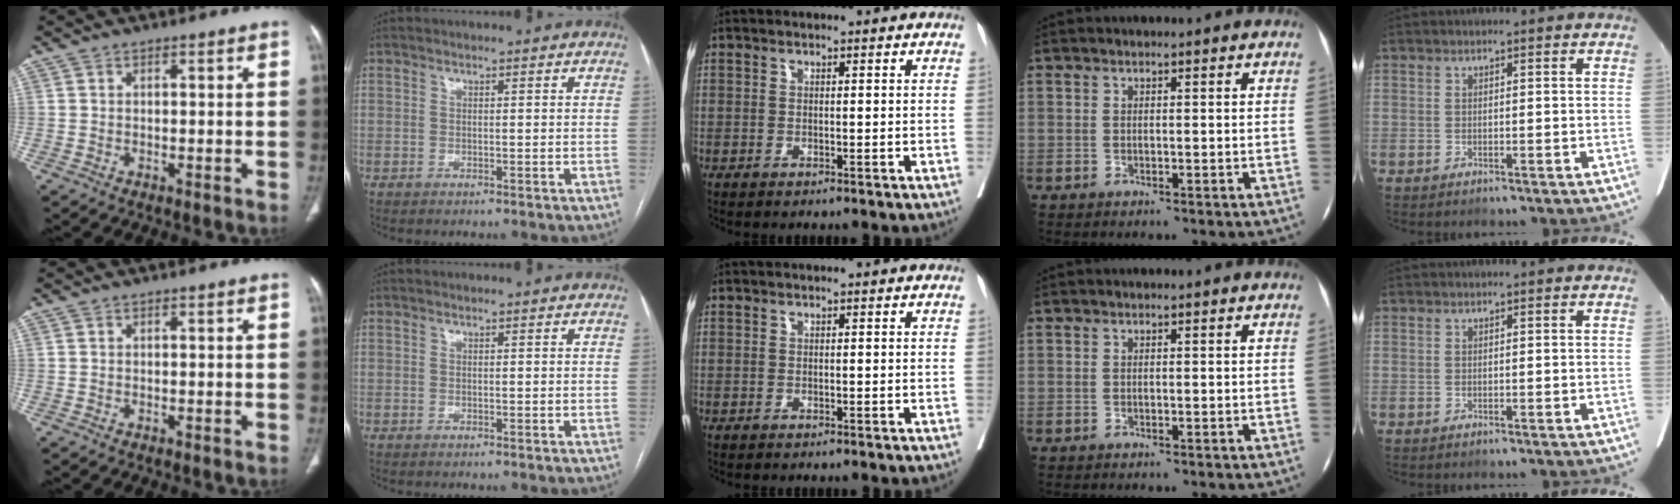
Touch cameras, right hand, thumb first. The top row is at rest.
{}